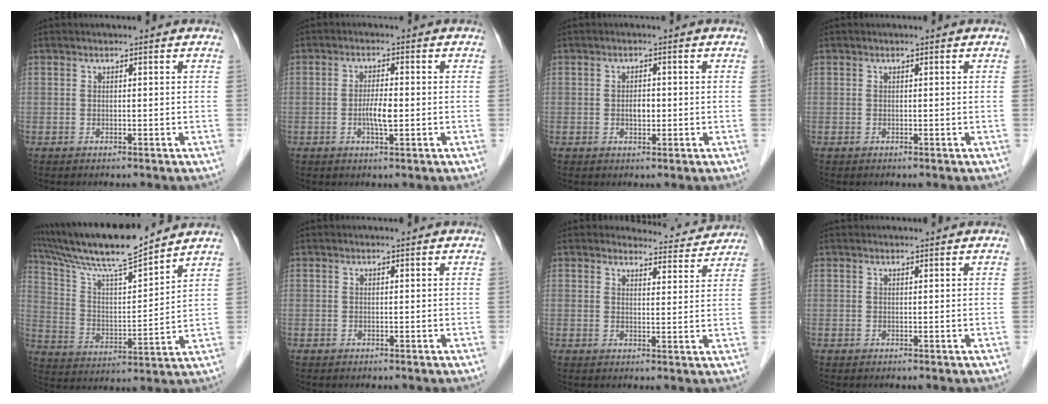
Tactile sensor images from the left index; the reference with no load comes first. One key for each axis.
{"total": 3.4, "fx": -0.6, "fy": 0.6, "fz": 3.2, "tx": -0.064, "ty": -0.001, "tz": -0.011}
{"total": 1.8, "fx": -0.2, "fy": 1.0, "fz": 1.5, "tx": -0.025, "ty": 0.002, "tz": -0.002}
{"total": 0.0}
{"total": 15.3, "fx": 13.7, "fy": 0.2, "fz": 6.8, "tx": -0.133, "ty": 0.008, "tz": 0.246}
{"total": 0.0}
{"total": 6.4, "fx": 6.2, "fy": 1.3, "fz": -0.5, "tx": 0.013, "ty": -0.007, "tz": 0.064}
{"total": 0.5, "fx": 0.5, "fy": 0.1, "fz": 0.1, "tx": -0.001, "ty": 0.011, "tz": 0.011}